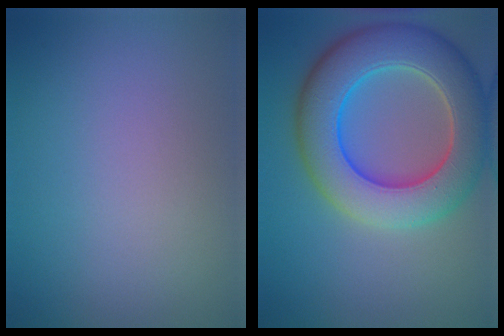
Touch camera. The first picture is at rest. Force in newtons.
{"total": 10.3, "press": 10.3, "slide": 0.9}